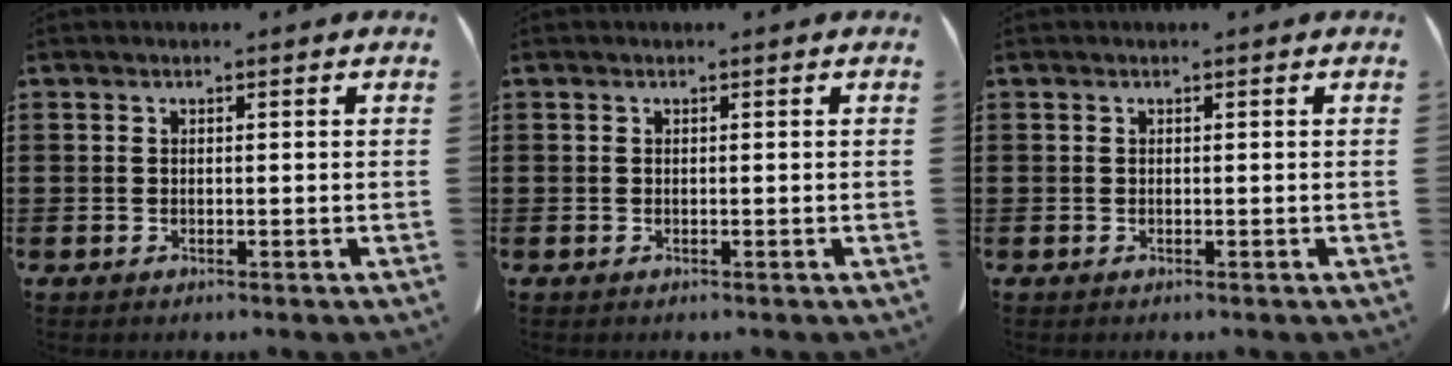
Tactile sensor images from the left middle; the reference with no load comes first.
{"total": 0.0}
{"total": 0.0}